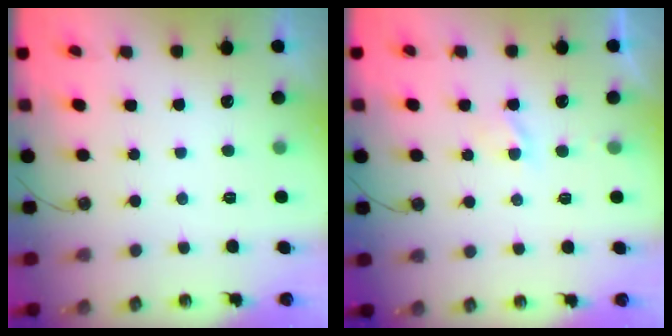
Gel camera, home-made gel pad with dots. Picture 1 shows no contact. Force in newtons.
{"total": 1.9, "press": 1.9, "slide": 0.4}